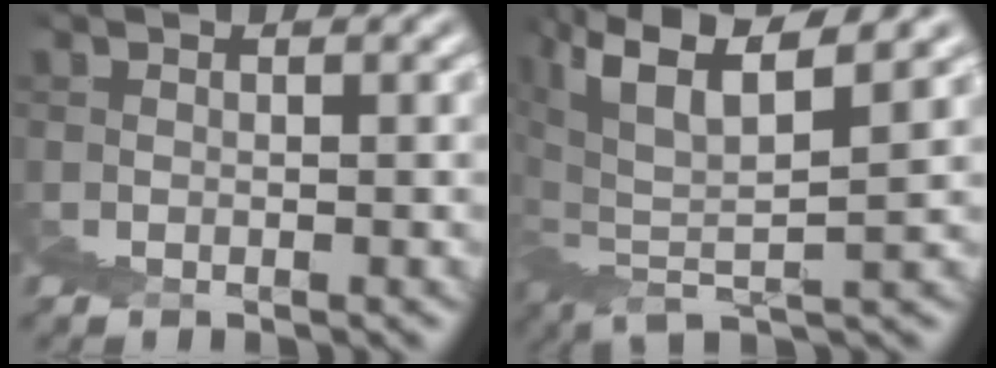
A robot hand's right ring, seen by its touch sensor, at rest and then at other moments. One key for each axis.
{"total": 4.3, "fx": 2.6, "fy": 0.0, "fz": 3.4, "tx": -0.058, "ty": 0.013, "tz": 0.042}